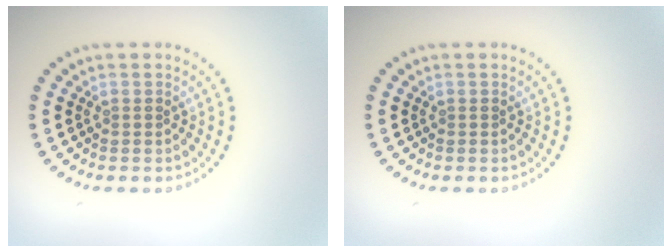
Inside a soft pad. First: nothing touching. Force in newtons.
{"total": 0.0}